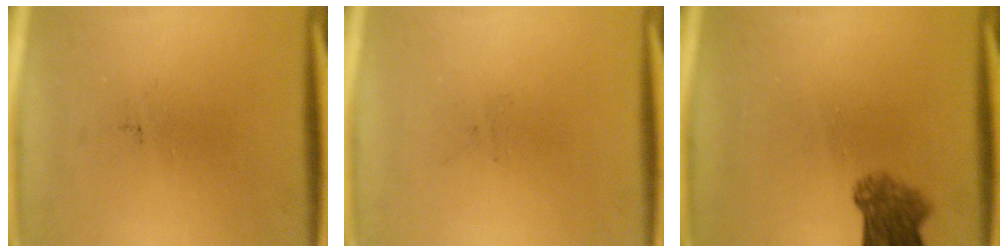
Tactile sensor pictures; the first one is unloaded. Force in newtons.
{"total": 0.0}
{"total": 5.4}